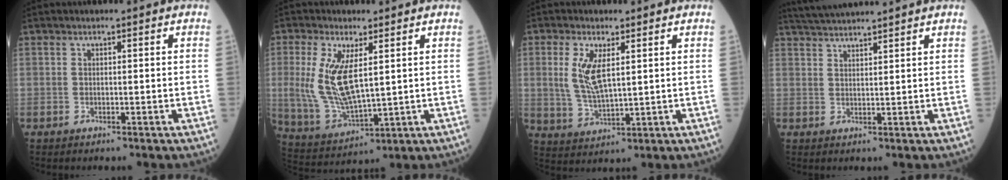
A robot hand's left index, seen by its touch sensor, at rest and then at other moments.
{"total": 10.5, "force": [2.0, 3.4, 9.7], "torque": [-0.220, -0.005, 0.057]}
{"total": 6.6, "force": [1.7, 2.1, 6.0], "torque": [-0.135, 0.000, 0.048]}
{"total": 7.1, "force": [6.7, -0.8, 2.3], "torque": [-0.047, 0.031, 0.111]}